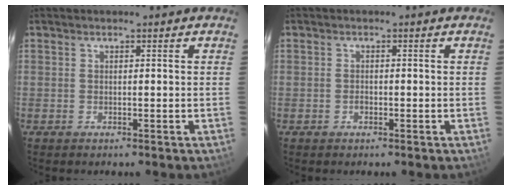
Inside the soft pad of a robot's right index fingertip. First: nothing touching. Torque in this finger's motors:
{"motor_torque": [0.25, 0.08, 0.07, 0.00]}